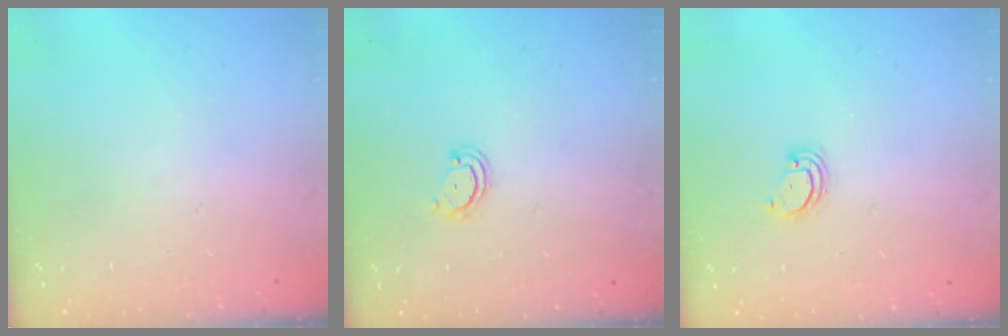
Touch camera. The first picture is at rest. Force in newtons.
{"total": 2.6, "press": 2.6, "slide": 0.3}
{"total": 2.6, "press": 2.6, "slide": 0.1}